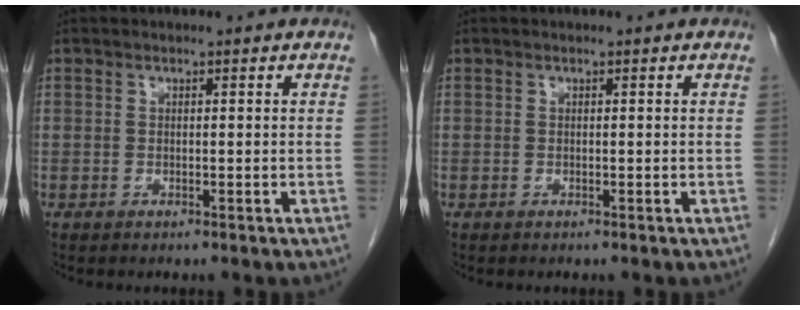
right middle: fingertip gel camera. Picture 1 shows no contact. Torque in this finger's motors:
{"motor_torque": [-0.17, 0.19, -0.03, -0.01]}